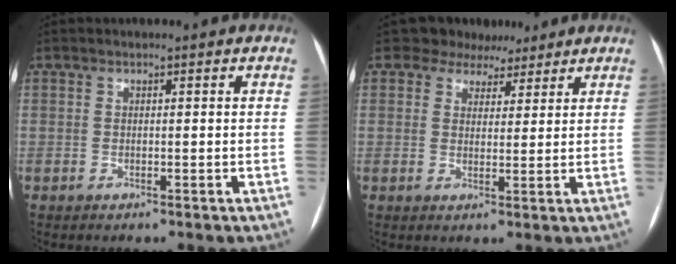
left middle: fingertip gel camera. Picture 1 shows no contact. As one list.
[{"total": 5.1, "force": [4.2, 2.9, 0.2], "torque": [0.002, 0.003, 0.054]}]